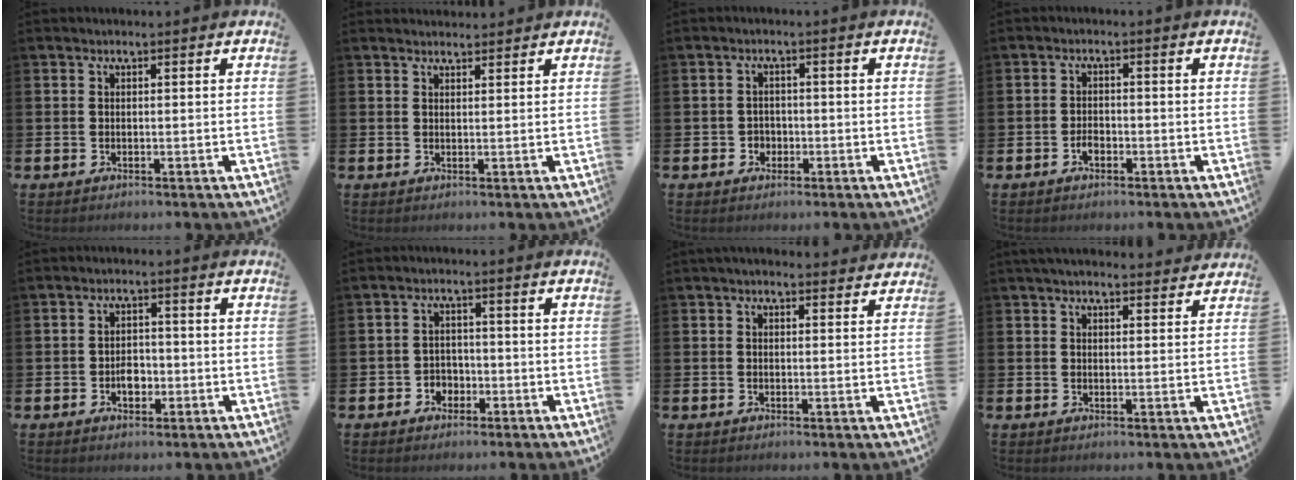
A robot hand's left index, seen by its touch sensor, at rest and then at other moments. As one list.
[{"total": 1.5, "force": [1.5, 0.3, 0.0], "torque": [0.005, -0.005, 0.026]}, {"total": 1.9, "force": [-0.7, 1.7, 0.2], "torque": [-0.005, 0.004, -0.019]}, {"total": 1.7, "force": [-0.9, 1.1, 1.0], "torque": [-0.015, 0.000, -0.018]}, {"total": 2.9, "force": [-0.8, 2.0, 1.9], "torque": [-0.023, 0.000, -0.020]}, {"total": 2.6, "force": [-1.5, 2.0, 0.5], "torque": [-0.020, 0.007, -0.035]}, {"total": 1.9, "force": [1.8, 0.2, 0.4], "torque": [-0.009, -0.004, 0.033]}, {"total": 3.3, "force": [3.1, 0.5, 0.8], "torque": [-0.020, -0.011, 0.057]}]